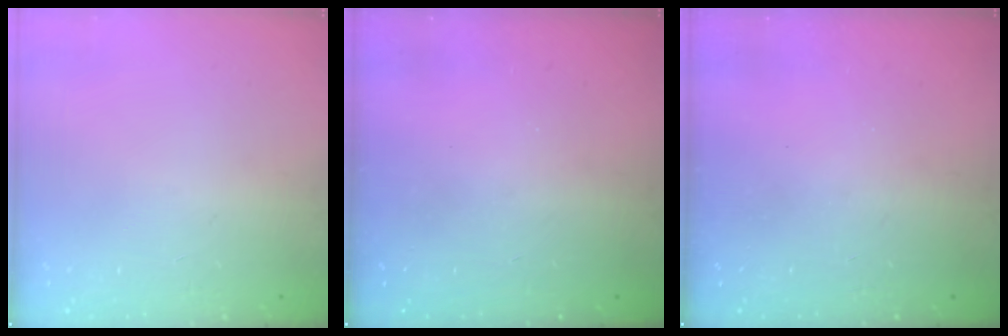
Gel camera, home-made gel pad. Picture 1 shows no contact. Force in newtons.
{"total": 0.0}
{"total": 0.0}